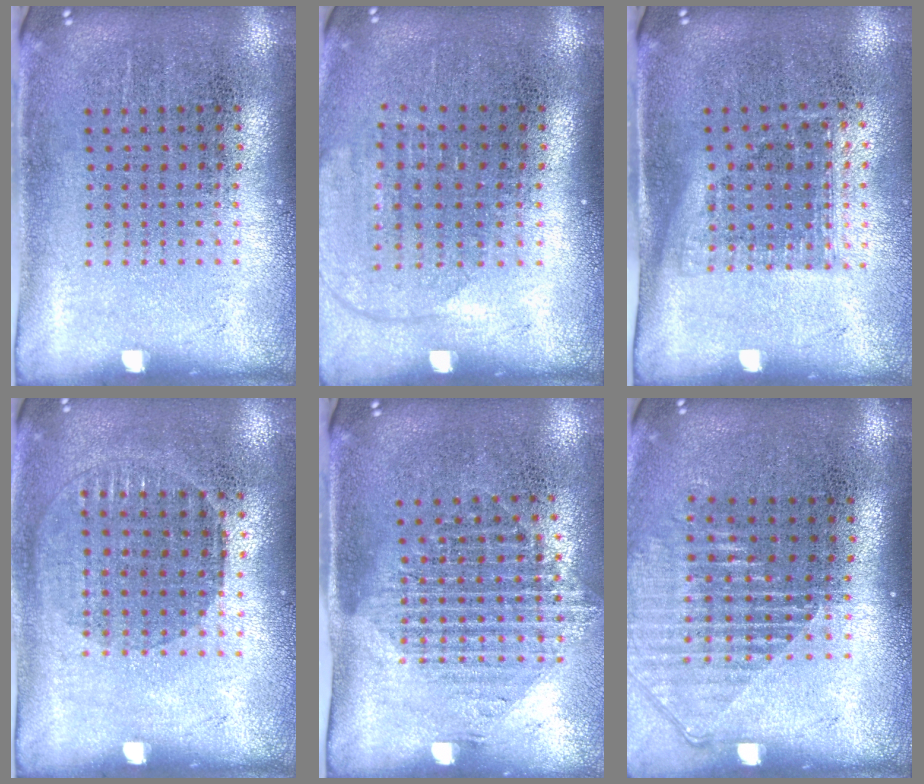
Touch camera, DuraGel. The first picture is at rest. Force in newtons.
{"total": 1.3, "press": 1.1, "slide": 0.8}
{"total": 1.1, "press": 0.9, "slide": 0.6}
{"total": 0.9, "press": 0.9, "slide": 0.3}
{"total": 1.5, "press": 1.2, "slide": 0.9}
{"total": 1.3, "press": 1.2, "slide": 0.5}